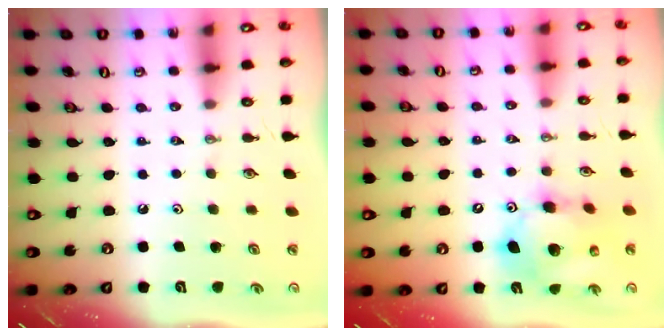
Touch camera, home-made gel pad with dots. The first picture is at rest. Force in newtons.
{"total": 14.9, "press": 14.7, "slide": 2.8}